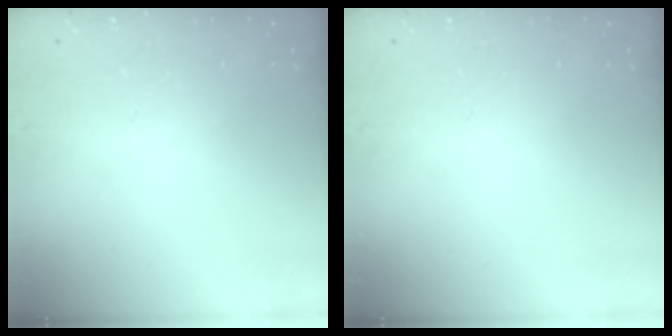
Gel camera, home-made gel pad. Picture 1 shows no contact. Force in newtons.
{"total": 0.0}